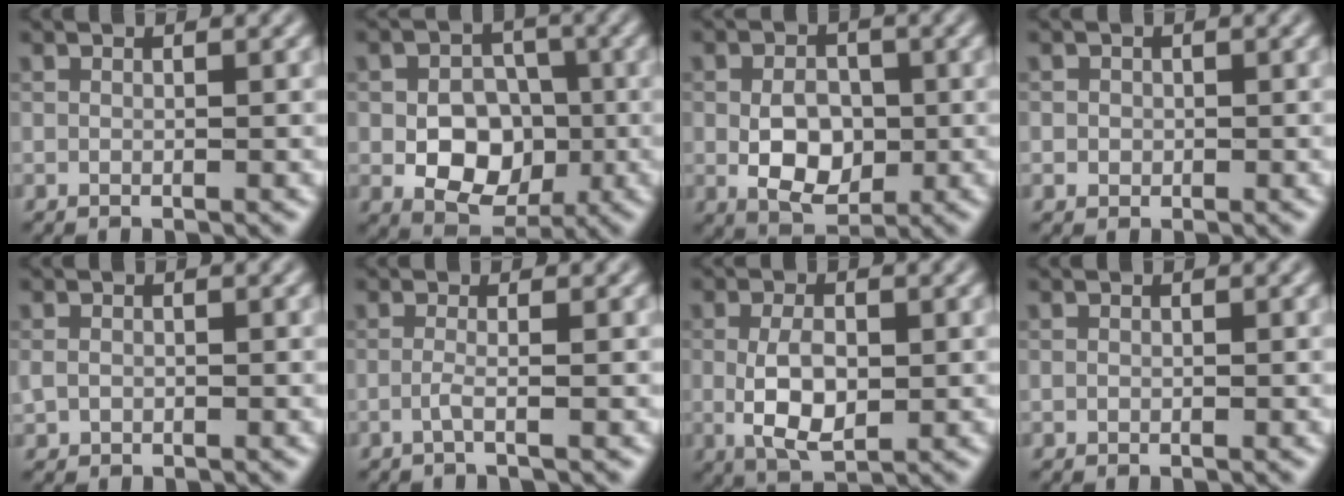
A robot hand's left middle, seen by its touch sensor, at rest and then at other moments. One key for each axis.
{"total": 6.5, "fx": -1.4, "fy": 4.8, "fz": 4.2, "tx": -0.043, "ty": 0.000, "tz": -0.032}
{"total": 4.7, "fx": -0.5, "fy": 3.2, "fz": 3.4, "tx": -0.059, "ty": -0.003, "tz": -0.009}
{"total": 0.8, "fx": 0.0, "fy": 0.8, "fz": 0.2, "tx": 0.005, "ty": -0.004, "tz": 0.000}
{"total": 1.1, "fx": -0.1, "fy": 0.9, "fz": 0.6, "tx": -0.012, "ty": -0.003, "tz": -0.001}
{"total": 1.6, "fx": -0.4, "fy": 0.4, "fz": 1.5, "tx": -0.025, "ty": -0.004, "tz": -0.013}
{"total": 4.6, "fx": -0.2, "fy": 2.4, "fz": 3.9, "tx": -0.083, "ty": -0.004, "tz": 0.000}
{"total": 0.0}